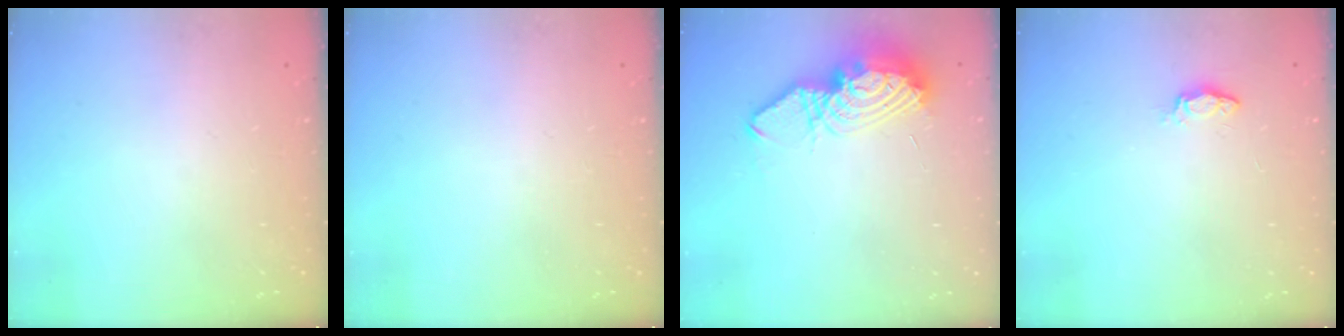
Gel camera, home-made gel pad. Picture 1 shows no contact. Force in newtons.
{"total": 0.0}
{"total": 14.2, "press": 14.1, "slide": 1.2}
{"total": 3.8, "press": 3.8, "slide": 0.5}